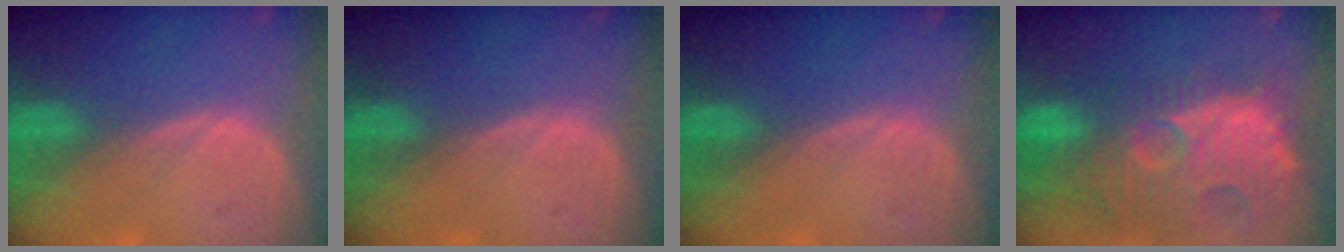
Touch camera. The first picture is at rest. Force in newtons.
{"total": 0.0}
{"total": 0.0}
{"total": 14.3, "press": 12.5, "slide": 6.9}